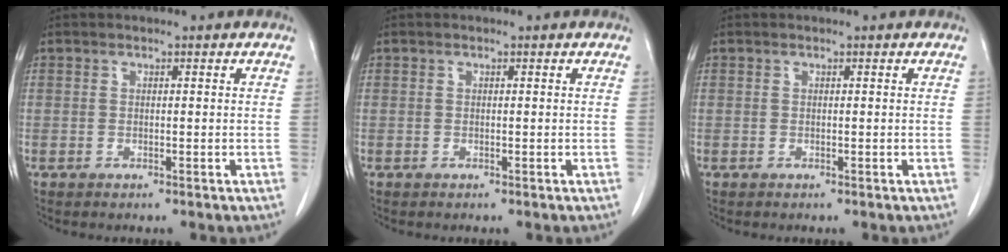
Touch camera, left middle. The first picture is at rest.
{"total": 0.0}
{"total": 0.0}